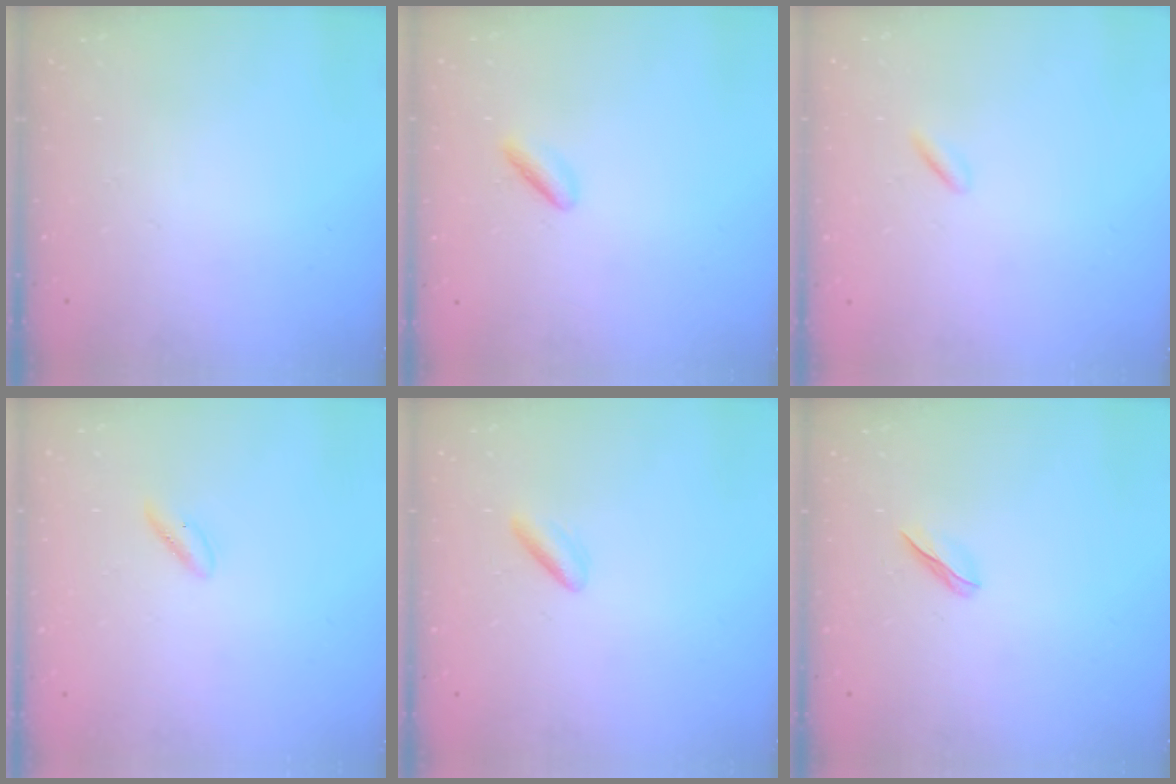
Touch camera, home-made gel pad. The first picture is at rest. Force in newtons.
{"total": 2.5, "press": 2.3, "slide": 0.8}
{"total": 0.5, "press": 0.3, "slide": 0.4}
{"total": 2.1, "press": 1.7, "slide": 1.3}
{"total": 2.9, "press": 2.7, "slide": 1.1}
{"total": 3.0, "press": 2.8, "slide": 1.0}